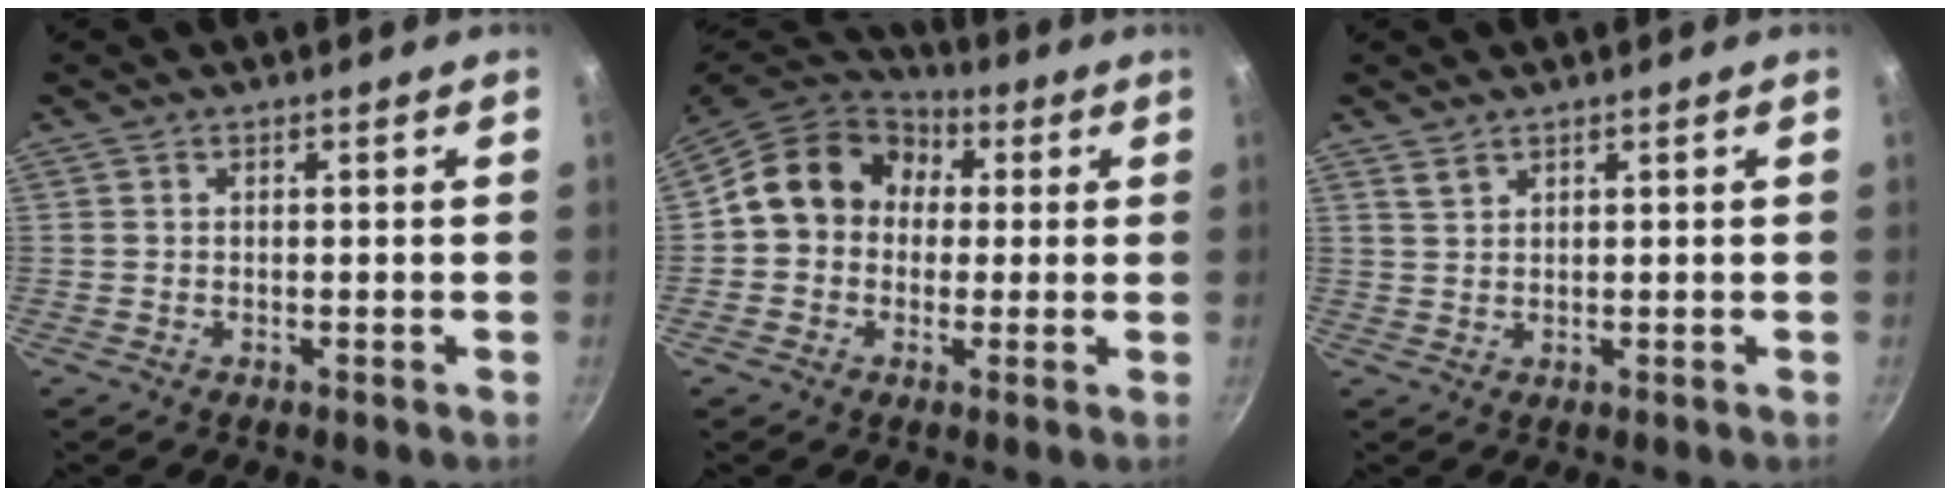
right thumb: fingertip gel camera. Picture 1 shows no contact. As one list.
[{"total": 14.2, "force": [1.8, 12.1, 7.2], "torque": [-0.086, 0.035, 0.008]}, {"total": 1.8, "force": [1.5, 0.7, 0.7], "torque": [-0.011, -0.005, 0.033]}]